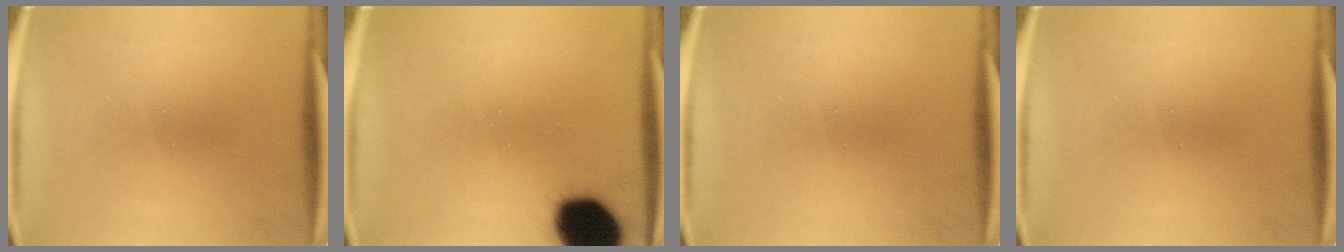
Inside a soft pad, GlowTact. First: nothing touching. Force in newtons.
{"total": 17.0}
{"total": 0.0}
{"total": 0.0}